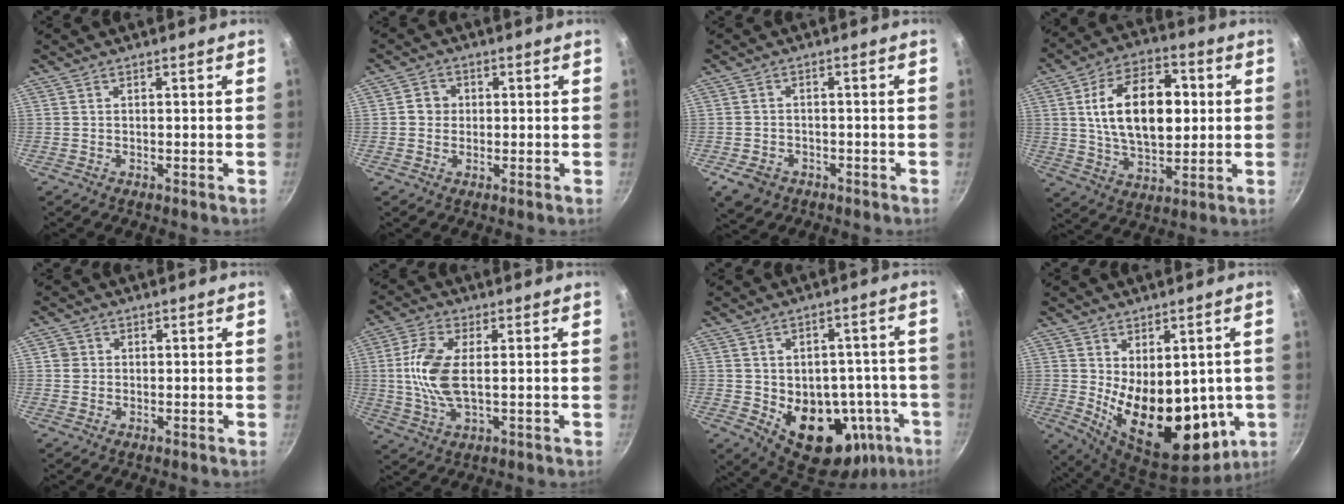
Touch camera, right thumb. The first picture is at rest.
{"total": 3.3, "force": [0.1, 3.1, 1.2], "torque": [-0.002, 0.007, -0.002]}
{"total": 4.7, "force": [-2.5, 3.5, 1.9], "torque": [-0.034, 0.009, -0.036]}
{"total": 18.3, "force": [2.8, 10.7, 14.6], "torque": [-0.212, 0.003, 0.048]}
{"total": 2.2, "force": [0.4, 2.1, 0.5], "torque": [0.002, 0.002, 0.005]}
{"total": 10.3, "force": [0.7, 4.7, 9.2], "torque": [-0.206, -0.003, 0.016]}
{"total": 19.2, "force": [-6.9, 11.9, 13.4], "torque": [-0.160, 0.021, -0.074]}
{"total": 20.3, "force": [-2.7, 11.2, 16.7], "torque": [-0.229, -0.028, -0.004]}